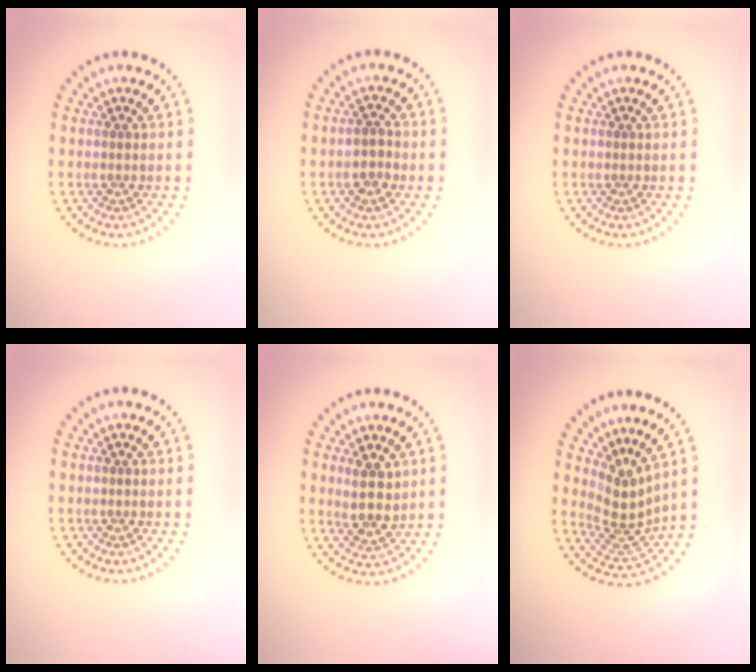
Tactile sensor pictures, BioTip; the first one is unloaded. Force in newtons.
{"total": 1.5, "press": 1.5, "slide": 0.2}
{"total": 0.0}
{"total": 0.0}
{"total": 3.2, "press": 2.9, "slide": 1.2}
{"total": 3.8, "press": 2.8, "slide": 2.6}